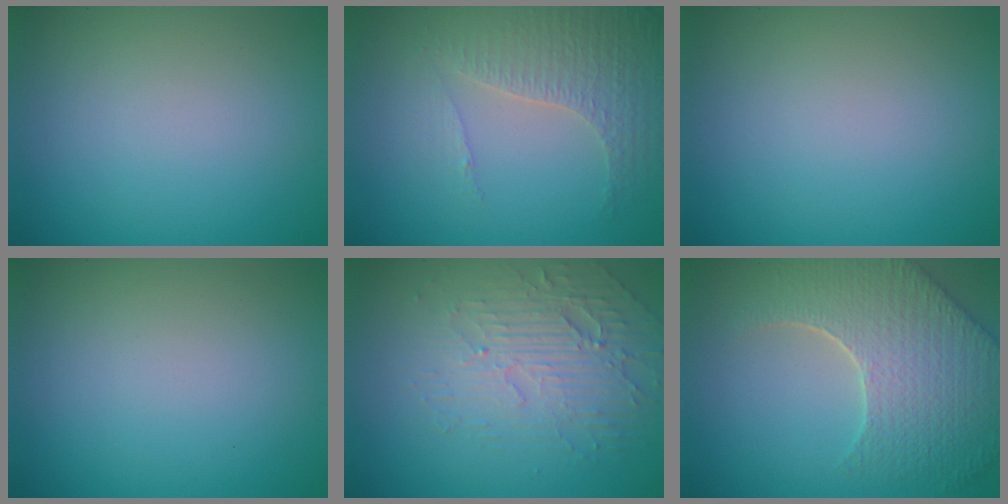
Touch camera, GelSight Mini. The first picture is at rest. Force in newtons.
{"total": 4.2, "press": 3.0, "slide": 2.8}
{"total": 0.0}
{"total": 0.0}
{"total": 4.1, "press": 3.7, "slide": 1.8}
{"total": 8.4, "press": 6.1, "slide": 5.8}